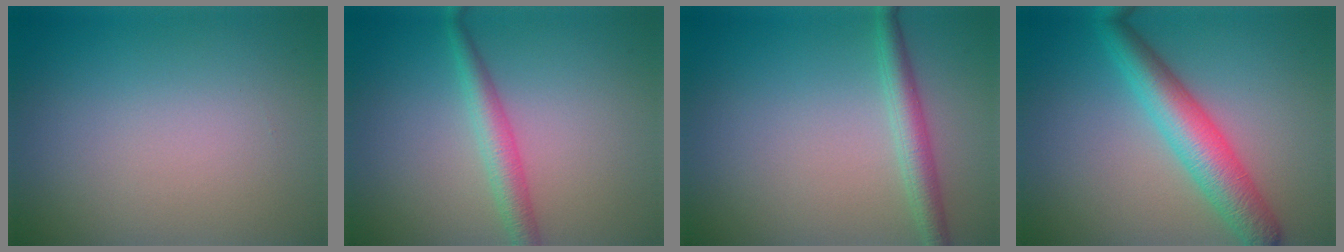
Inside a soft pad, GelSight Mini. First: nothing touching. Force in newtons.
{"total": 2.6, "press": 2.6, "slide": 0.1}
{"total": 2.6, "press": 2.6, "slide": 0.1}
{"total": 5.7, "press": 5.7, "slide": 0.1}